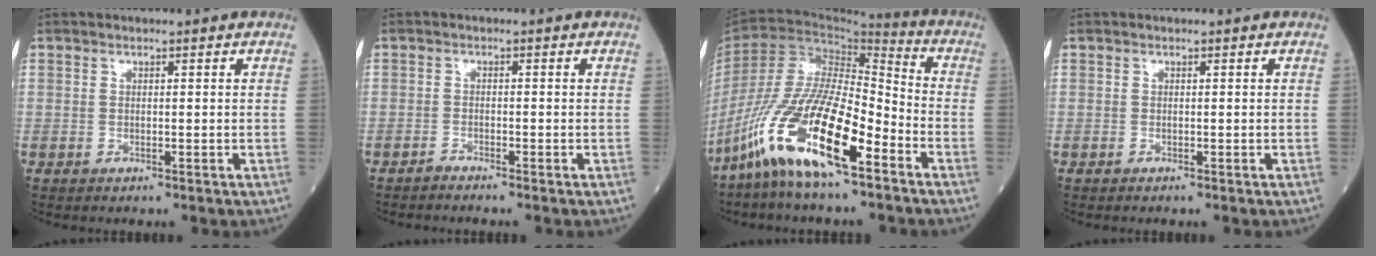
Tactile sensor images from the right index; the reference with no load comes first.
{"total": 1.1, "force": [-1.1, -0.3, 0.1], "torque": [-0.004, -0.002, -0.021]}
{"total": 18.0, "force": [-10.6, 3.4, 14.1], "torque": [-0.296, -0.018, -0.198]}
{"total": 0.0}